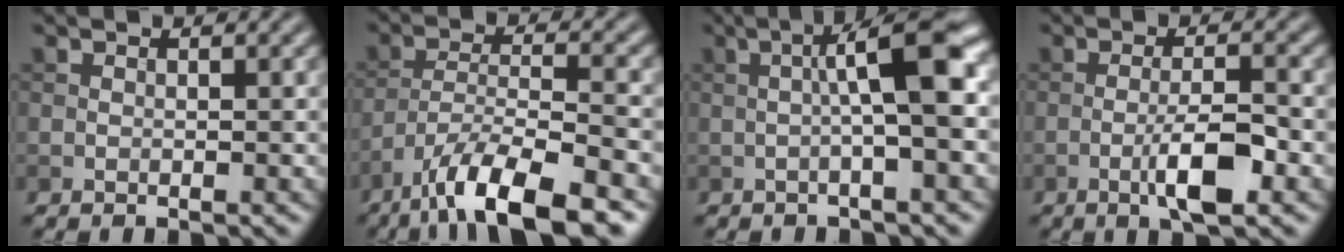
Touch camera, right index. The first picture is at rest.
{"total": 9.6, "force": [-6.7, 2.4, 6.4], "torque": [-0.104, 0.005, -0.121]}
{"total": 6.5, "force": [0.5, 1.0, 6.4], "torque": [-0.096, 0.018, 0.002]}
{"total": 4.7, "force": [-1.8, 0.9, 4.2], "torque": [-0.076, 0.003, -0.035]}